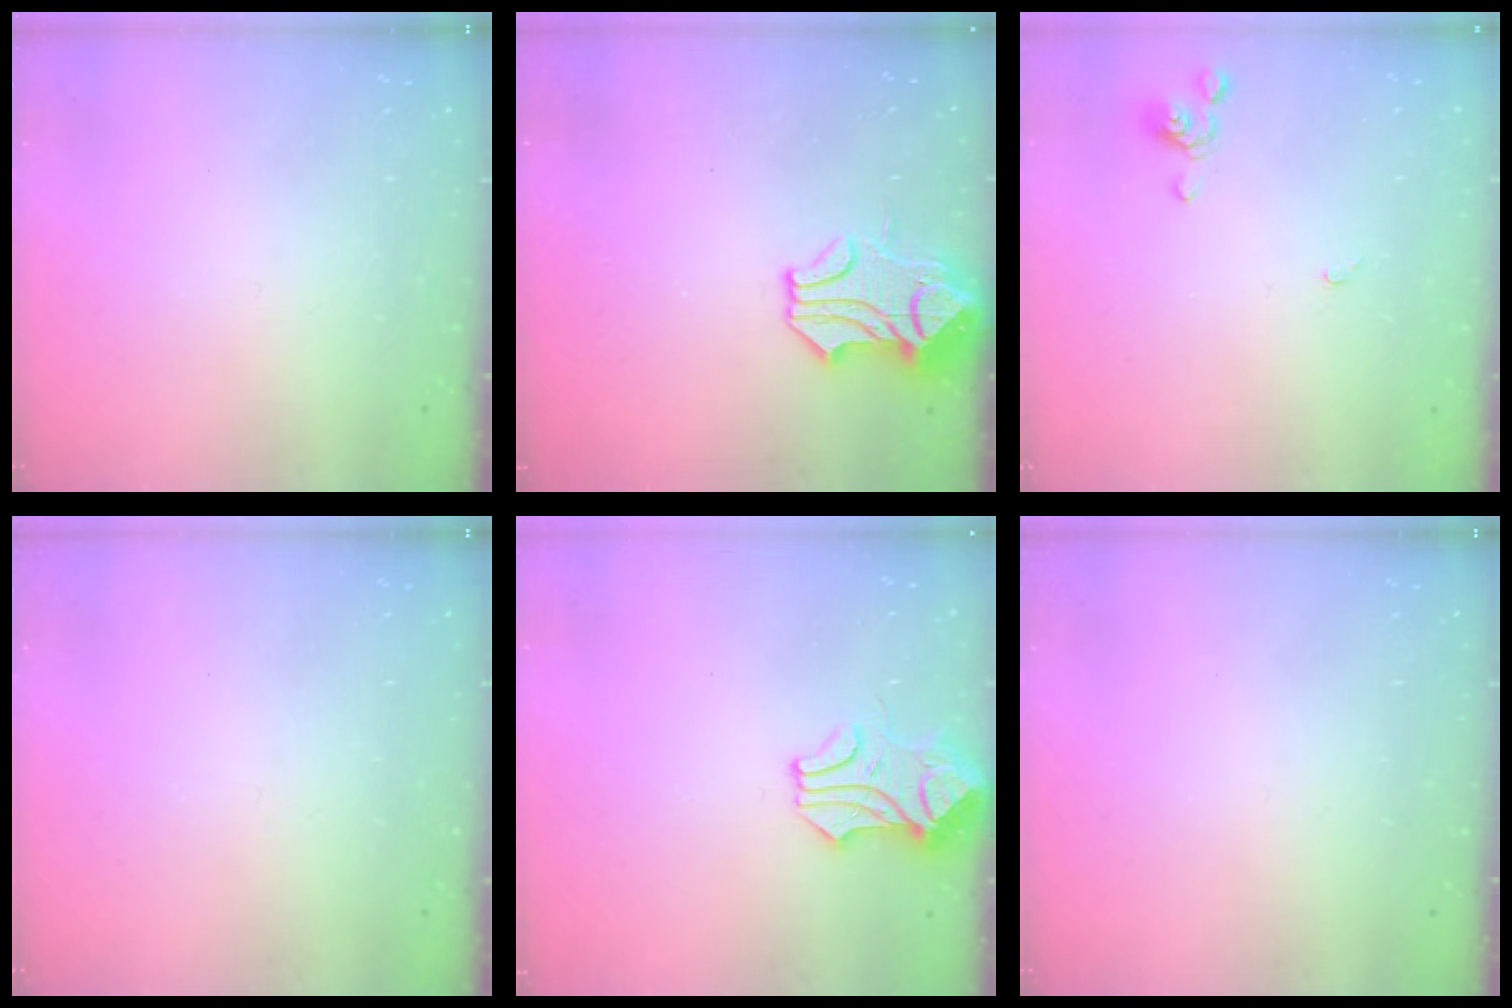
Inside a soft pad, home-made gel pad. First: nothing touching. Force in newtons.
{"total": 2.1, "press": 1.5, "slide": 1.5}
{"total": 0.5, "press": 0.5, "slide": 0.3}
{"total": 0.0}
{"total": 1.1, "press": 1.0, "slide": 0.3}
{"total": 0.0}